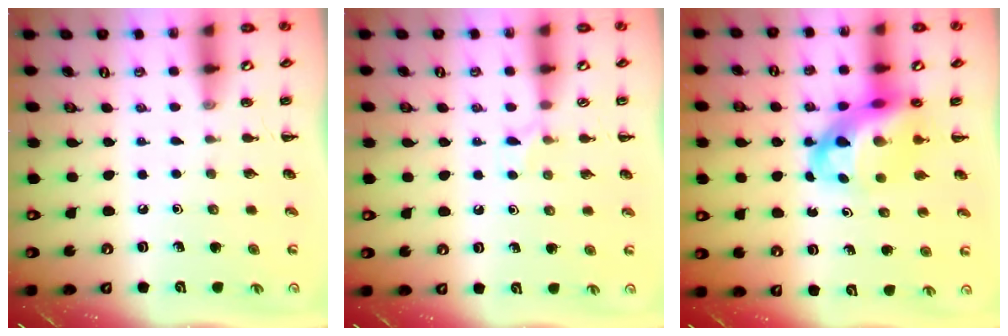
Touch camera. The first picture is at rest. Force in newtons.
{"total": 5.6, "press": 5.2, "slide": 1.9}
{"total": 10.9, "press": 10.6, "slide": 2.8}